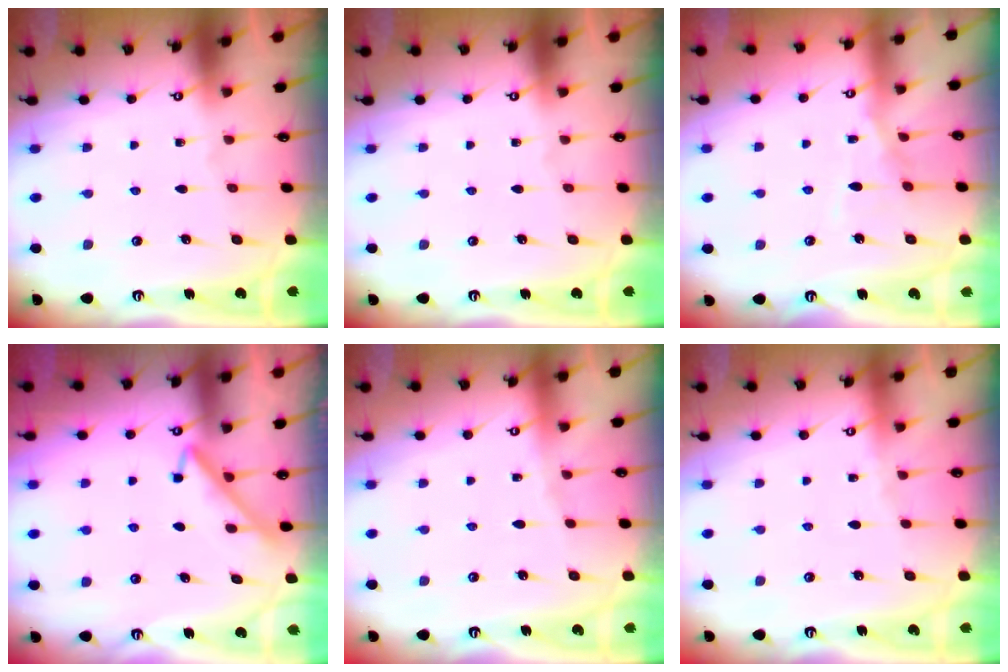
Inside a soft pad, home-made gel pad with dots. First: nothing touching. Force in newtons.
{"total": 0.0}
{"total": 7.9, "press": 7.9, "slide": 0.5}
{"total": 4.0, "press": 3.9, "slide": 0.5}
{"total": 2.2, "press": 2.1, "slide": 0.5}
{"total": 0.7, "press": 0.6, "slide": 0.3}